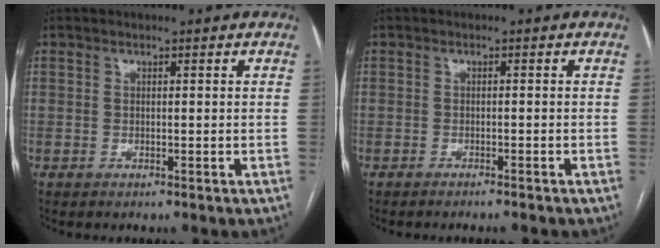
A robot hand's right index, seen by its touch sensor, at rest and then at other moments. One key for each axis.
{"total": 2.8, "fx": -2.6, "fy": 0.2, "fz": 1.0, "tx": -0.014, "ty": -0.003, "tz": -0.032}